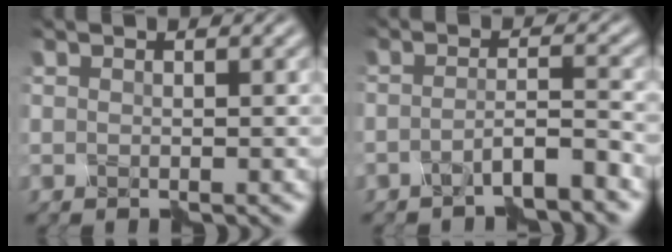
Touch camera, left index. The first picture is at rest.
{"total": 3.2, "force": [-2.2, 0.6, 2.2], "torque": [-0.028, 0.006, -0.051]}